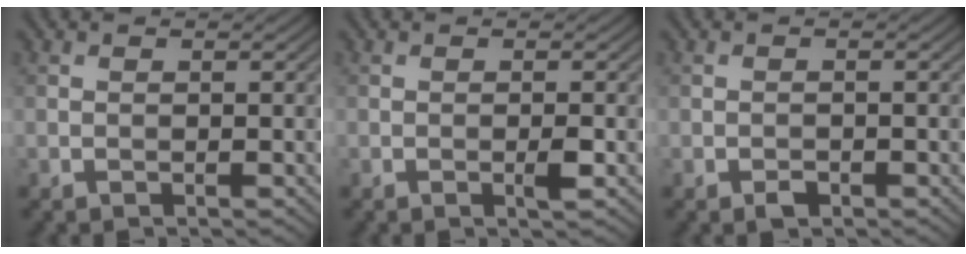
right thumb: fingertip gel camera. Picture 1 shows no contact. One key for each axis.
{"total": 1.2, "fx": -0.4, "fy": 0.0, "fz": 1.2, "tx": -0.021, "ty": 0.000, "tz": -0.009}
{"total": 1.1, "fx": -0.8, "fy": 0.6, "fz": 0.5, "tx": -0.008, "ty": -0.001, "tz": -0.014}